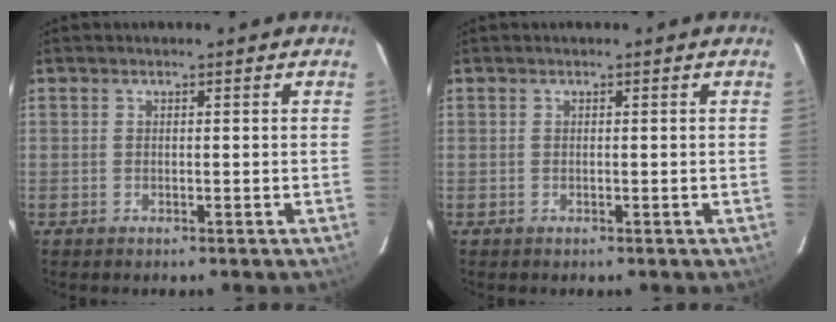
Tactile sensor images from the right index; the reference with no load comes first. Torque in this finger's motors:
{"motor_torque": [-0.02, -0.01, 0.00, 0.00]}